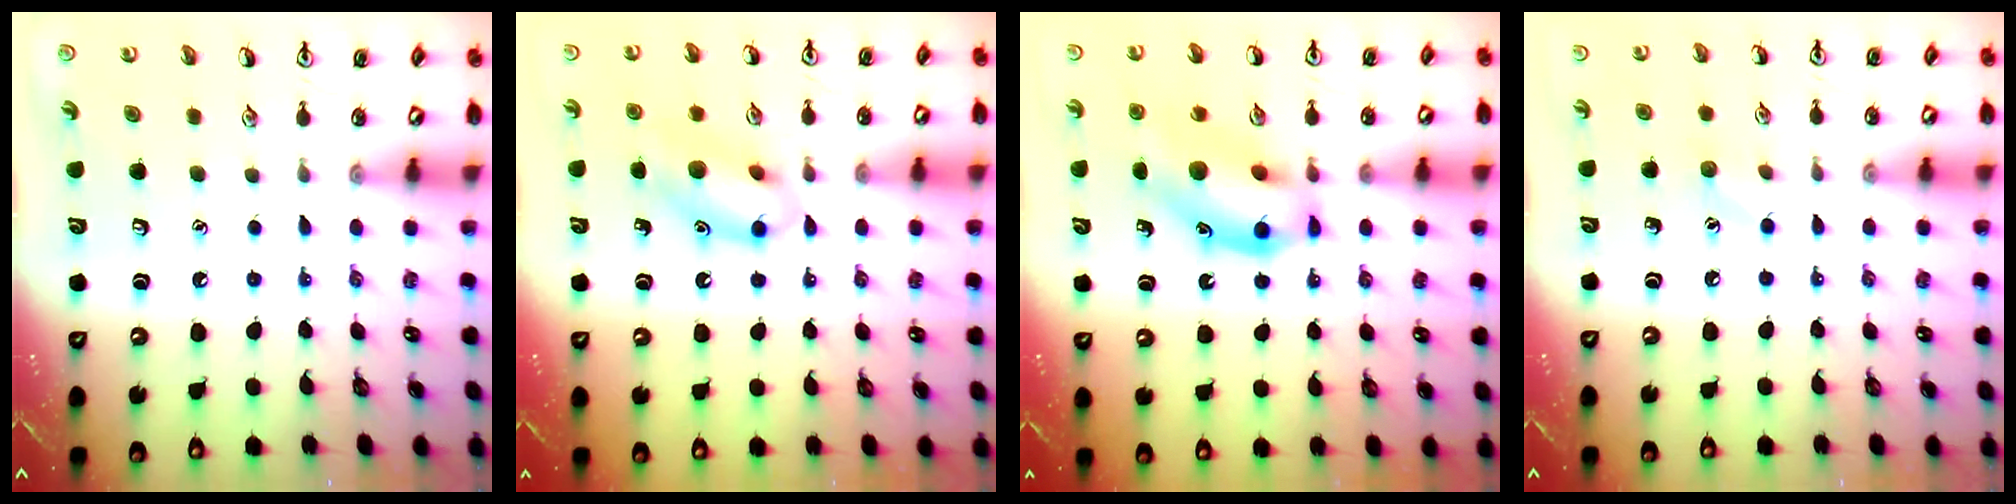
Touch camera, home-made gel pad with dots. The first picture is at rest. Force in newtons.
{"total": 12.2, "press": 11.9, "slide": 2.4}
{"total": 14.9, "press": 14.5, "slide": 3.2}
{"total": 5.3, "press": 5.1, "slide": 1.6}